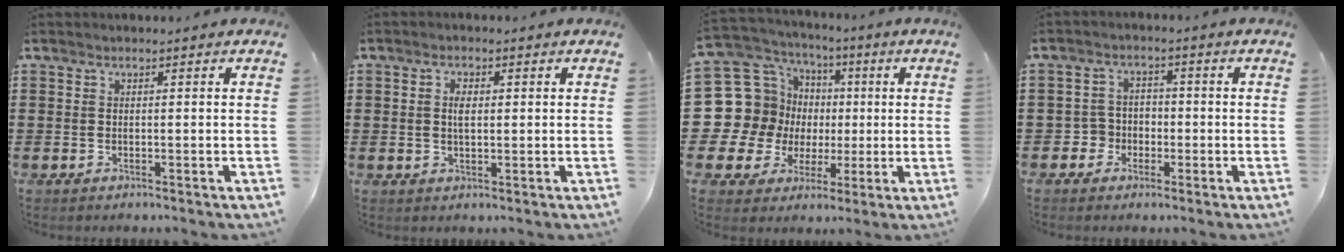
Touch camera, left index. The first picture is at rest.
{"total": 2.2, "force": [0.5, 1.1, 1.9], "torque": [-0.040, 0.008, 0.007]}
{"total": 14.2, "force": [-0.7, 13.6, 4.1], "torque": [-0.157, -0.018, 0.007]}
{"total": 3.3, "force": [-1.4, 2.9, 0.9], "torque": [-0.028, 0.007, -0.032]}